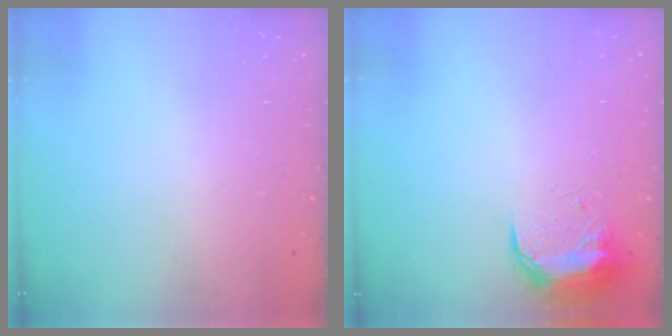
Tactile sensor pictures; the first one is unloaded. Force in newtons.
{"total": 8.9, "press": 8.8, "slide": 1.1}